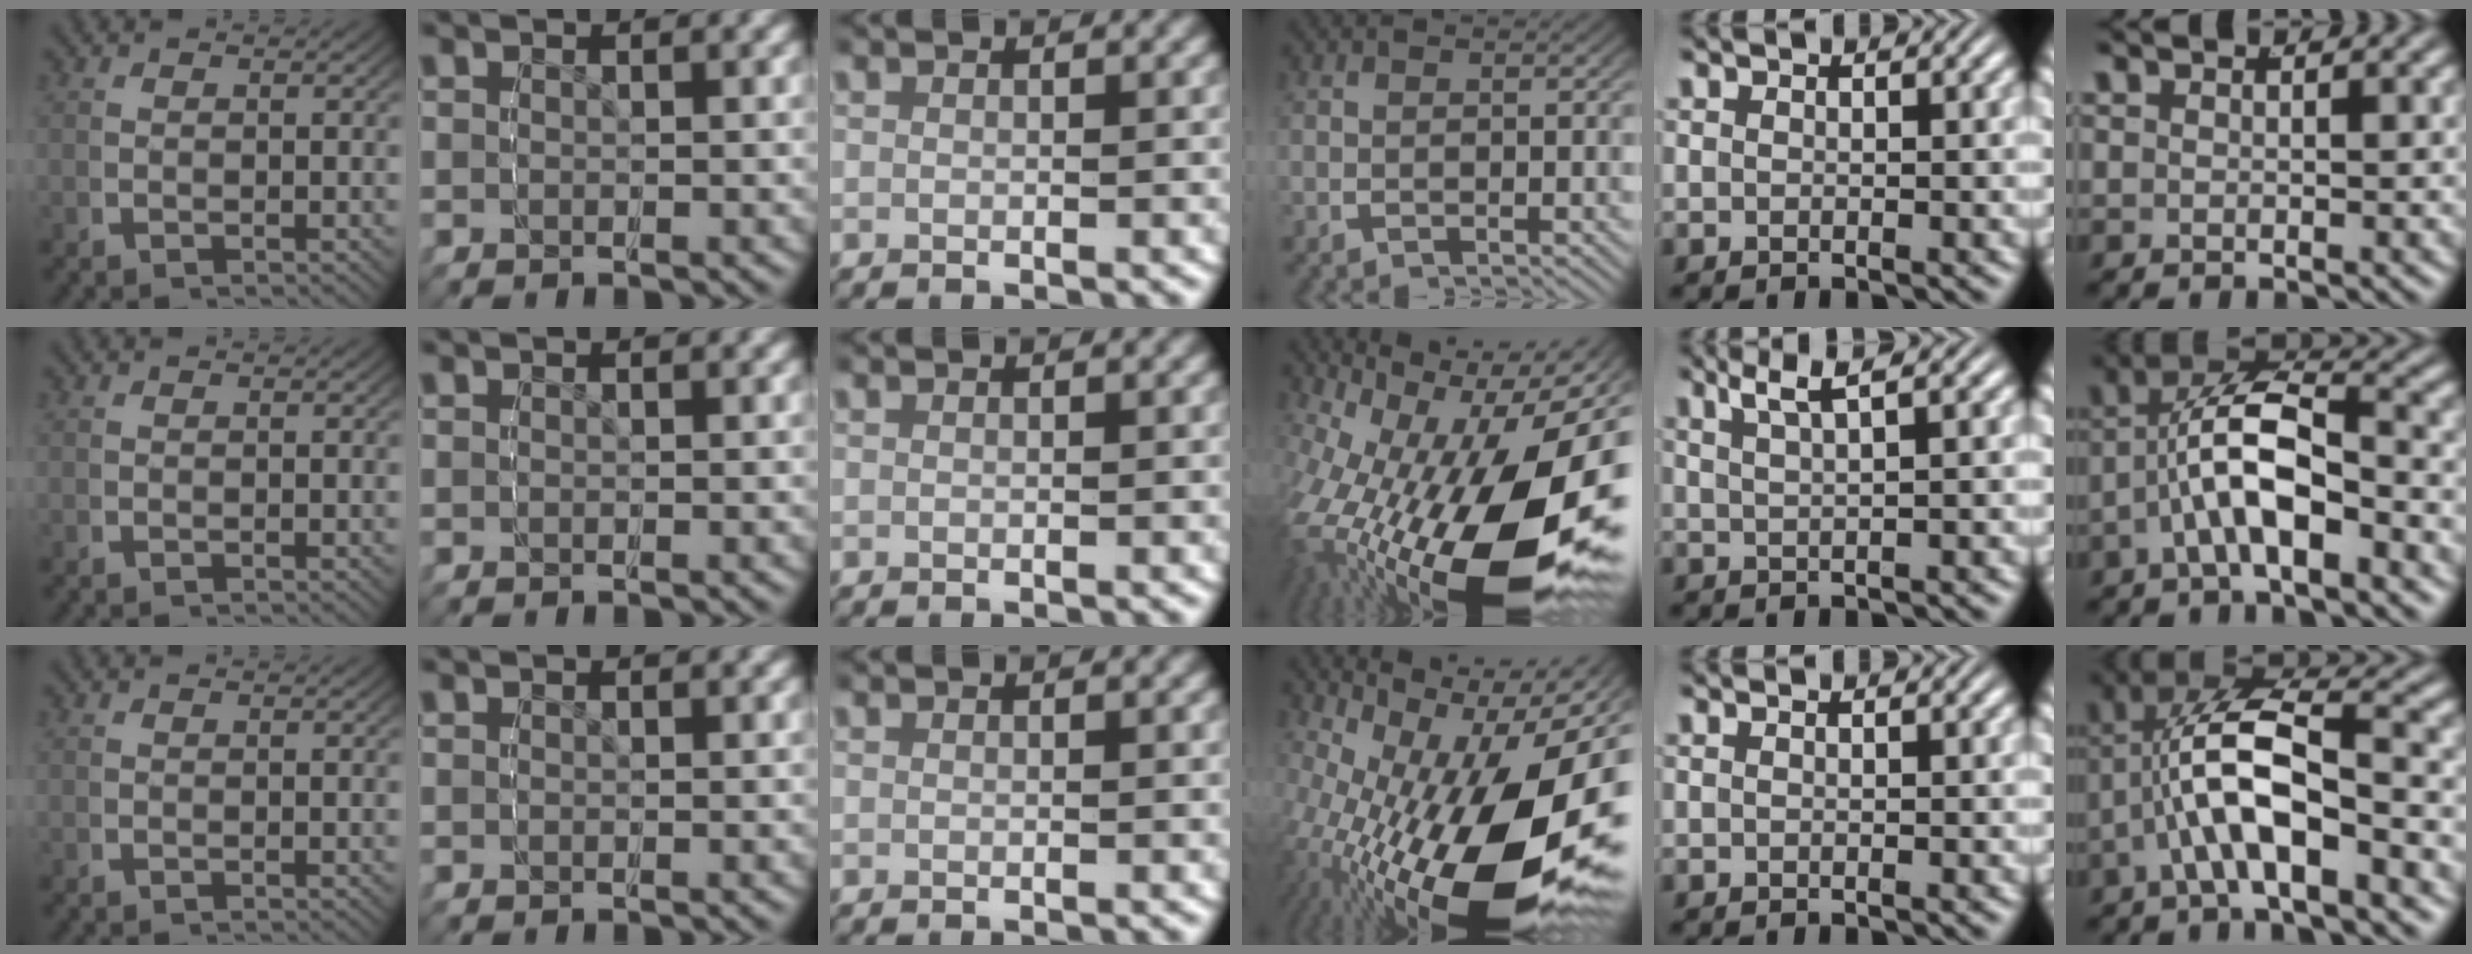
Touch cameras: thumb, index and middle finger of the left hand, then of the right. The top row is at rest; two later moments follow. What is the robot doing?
{"motion": "grasp_and_lifting", "object": "button"}